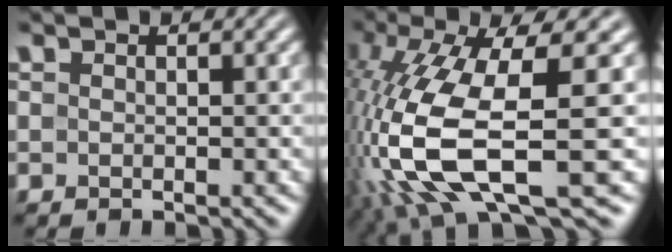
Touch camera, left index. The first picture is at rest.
{"total": 13.3, "force": [-3.1, 3.9, 12.3], "torque": [-0.266, -0.007, -0.050]}